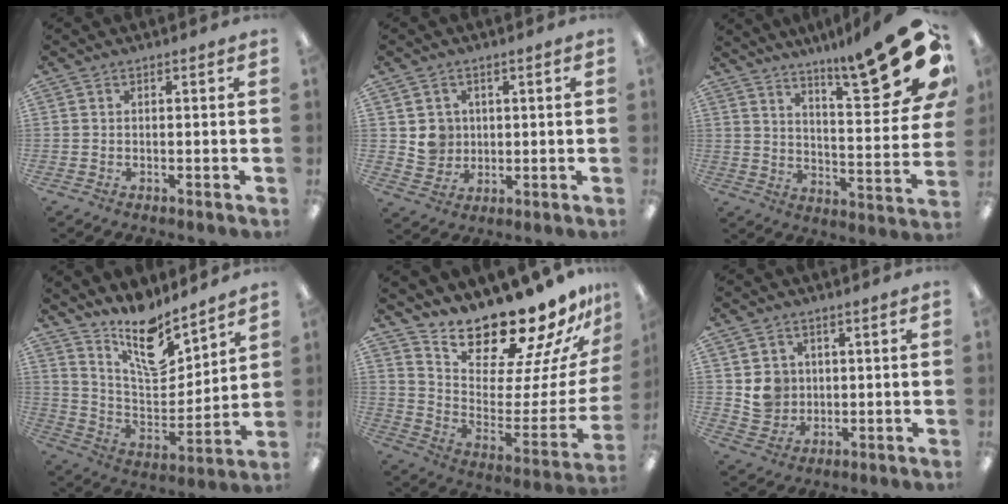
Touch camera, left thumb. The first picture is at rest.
{"total": 6.1, "force": [1.4, 5.9, 0.9], "torque": [-0.013, 0.004, 0.029]}
{"total": 22.4, "force": [14.6, 4.4, 16.4], "torque": [-0.225, -0.102, 0.226]}
{"total": 15.5, "force": [12.0, 5.7, 7.9], "torque": [-0.134, -0.086, 0.212]}
{"total": 17.6, "force": [16.7, 2.8, 4.9], "torque": [-0.077, -0.162, 0.277]}
{"total": 6.2, "force": [1.8, 5.8, 1.1], "torque": [-0.018, 0.004, 0.036]}